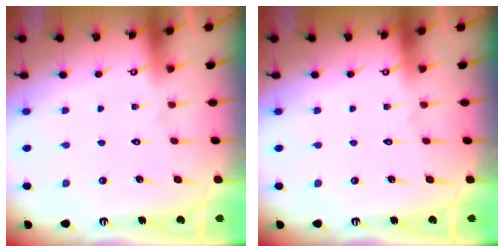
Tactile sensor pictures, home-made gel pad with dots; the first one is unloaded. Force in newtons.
{"total": 0.0}